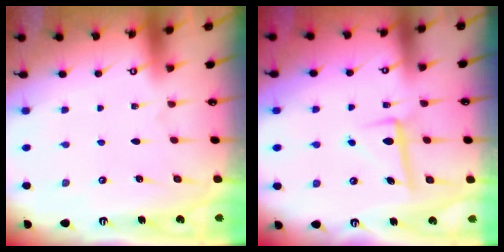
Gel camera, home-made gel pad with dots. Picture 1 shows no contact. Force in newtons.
{"total": 7.0, "press": 6.9, "slide": 1.2}